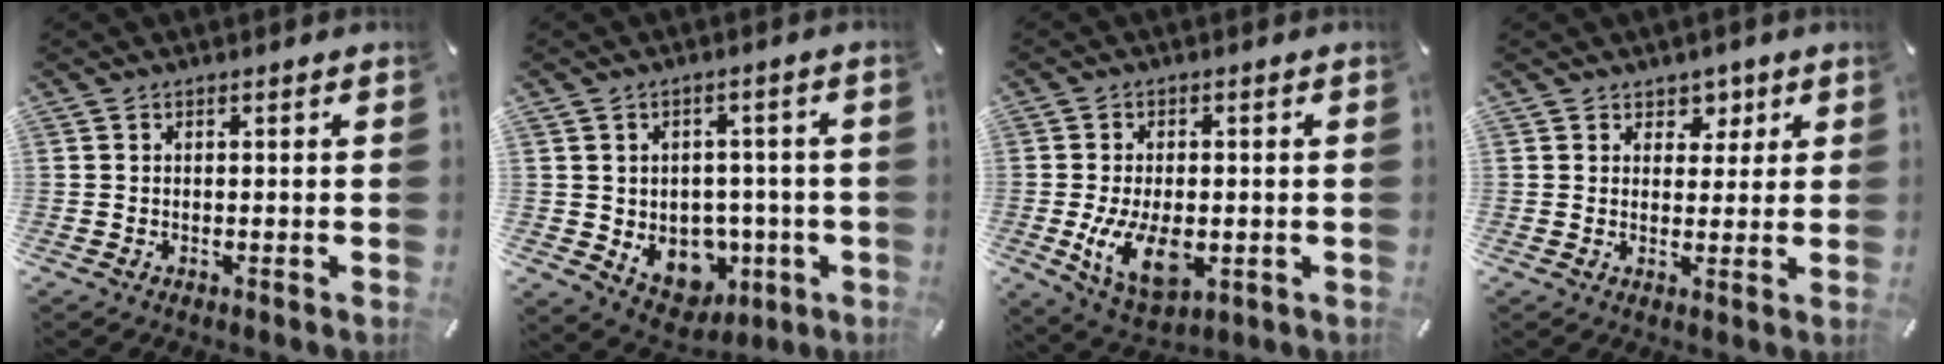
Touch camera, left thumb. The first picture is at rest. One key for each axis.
{"total": 9.1, "fx": -1.2, "fy": 8.2, "fz": 3.8, "tx": -0.054, "ty": -0.013, "tz": -0.010}
{"total": 11.7, "fx": -2.0, "fy": 6.8, "fz": 9.2, "tx": -0.183, "ty": -0.012, "tz": -0.031}
{"total": 2.9, "fx": 1.3, "fy": 2.4, "fz": 0.7, "tx": 0.013, "ty": -0.006, "tz": 0.015}